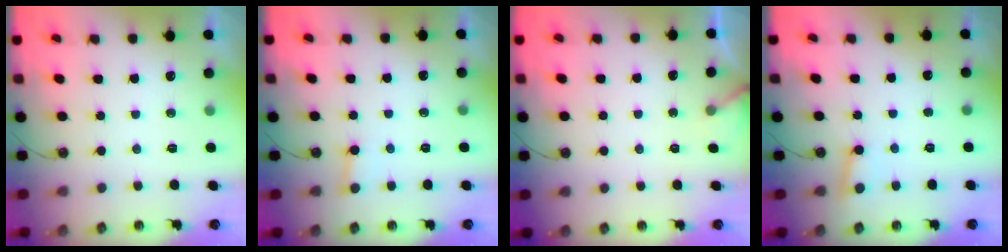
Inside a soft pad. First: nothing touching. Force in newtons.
{"total": 2.2, "press": 2.2, "slide": 0.2}
{"total": 3.1, "press": 3.1, "slide": 0.2}
{"total": 2.9, "press": 2.9, "slide": 0.3}